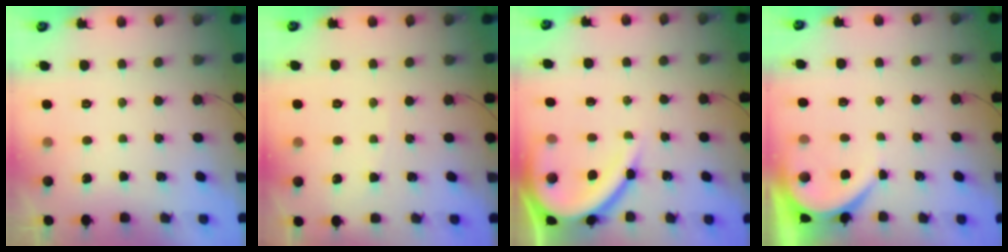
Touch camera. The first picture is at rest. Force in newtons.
{"total": 2.5, "press": 2.5, "slide": 0.3}
{"total": 13.1, "press": 13.0, "slide": 1.6}
{"total": 4.0, "press": 3.9, "slide": 0.7}